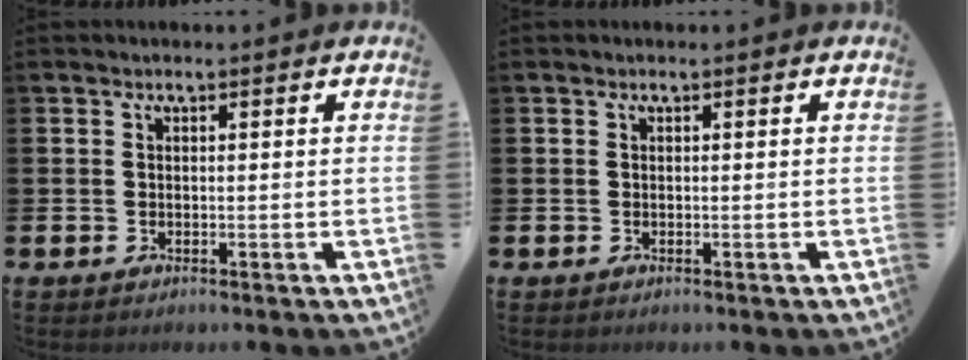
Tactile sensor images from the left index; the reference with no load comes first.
{"total": 0.0}